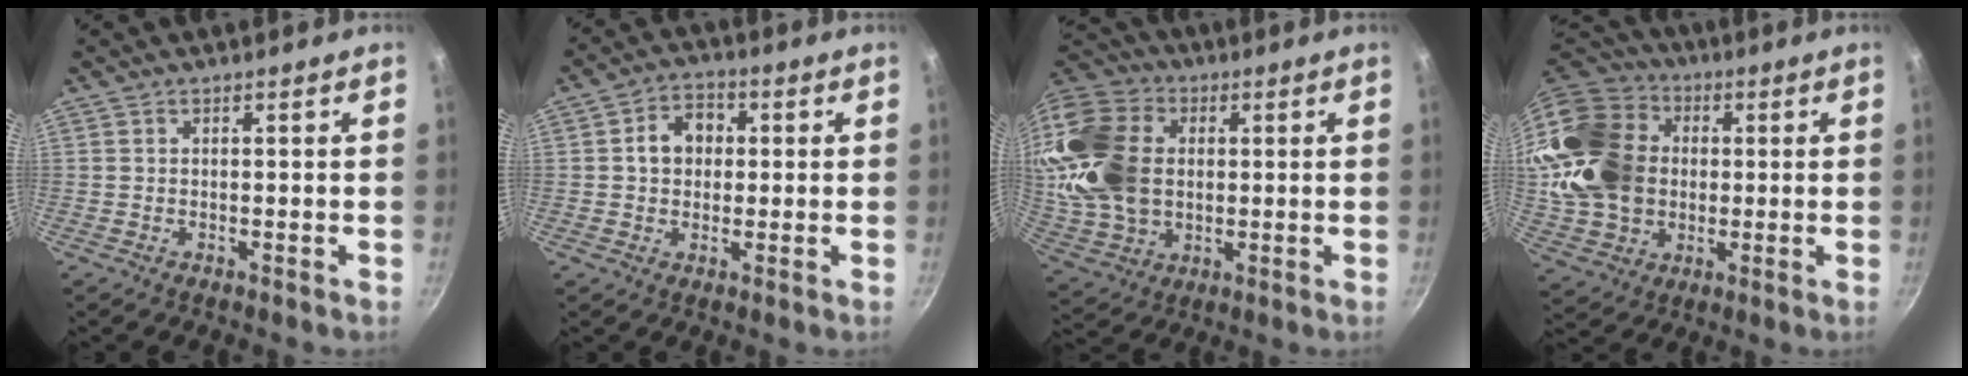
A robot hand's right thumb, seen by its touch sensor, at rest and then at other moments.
{"total": 6.9, "force": [0.8, 5.6, 4.0], "torque": [-0.034, 0.014, 0.004]}
{"total": 21.9, "force": [2.7, 16.2, 14.5], "torque": [-0.276, 0.014, 0.059]}
{"total": 23.2, "force": [2.1, 18.6, 13.7], "torque": [-0.248, 0.032, 0.051]}